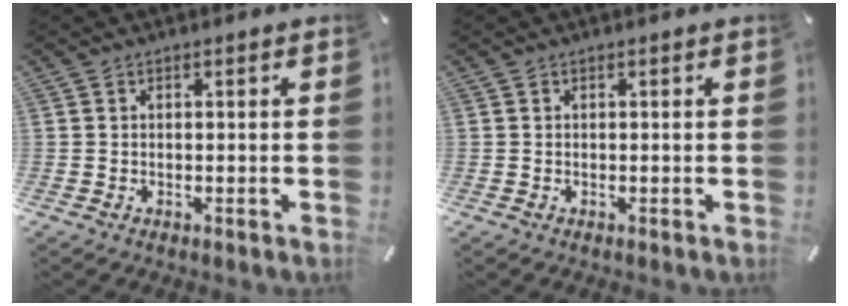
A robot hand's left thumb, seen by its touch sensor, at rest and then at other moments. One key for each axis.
{"total": 0.0}